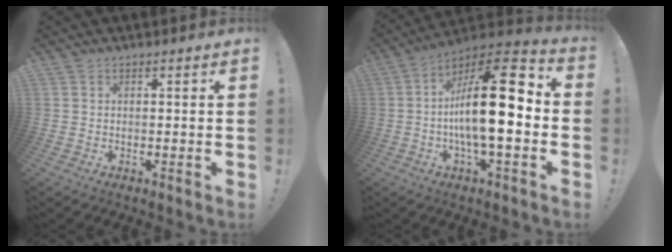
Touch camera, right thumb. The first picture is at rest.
{"total": 22.2, "force": [-1.0, 7.6, 20.8], "torque": [-0.342, 0.006, -0.022]}